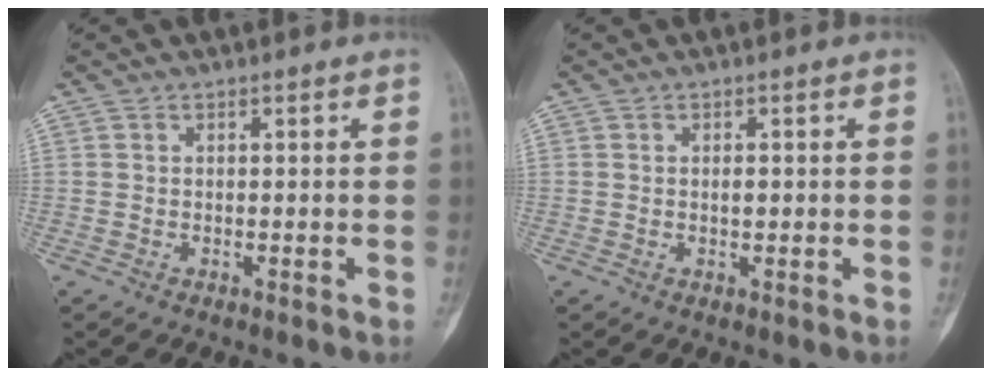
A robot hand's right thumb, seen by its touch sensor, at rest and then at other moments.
{"total": 1.1, "force": [0.1, 0.6, 1.0], "torque": [-0.016, 0.000, 0.002]}